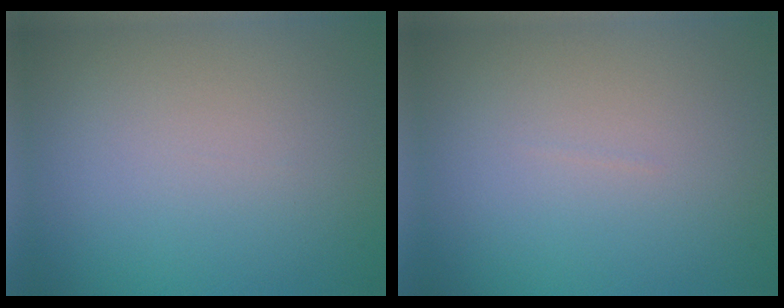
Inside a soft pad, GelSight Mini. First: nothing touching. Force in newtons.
{"total": 0.0}